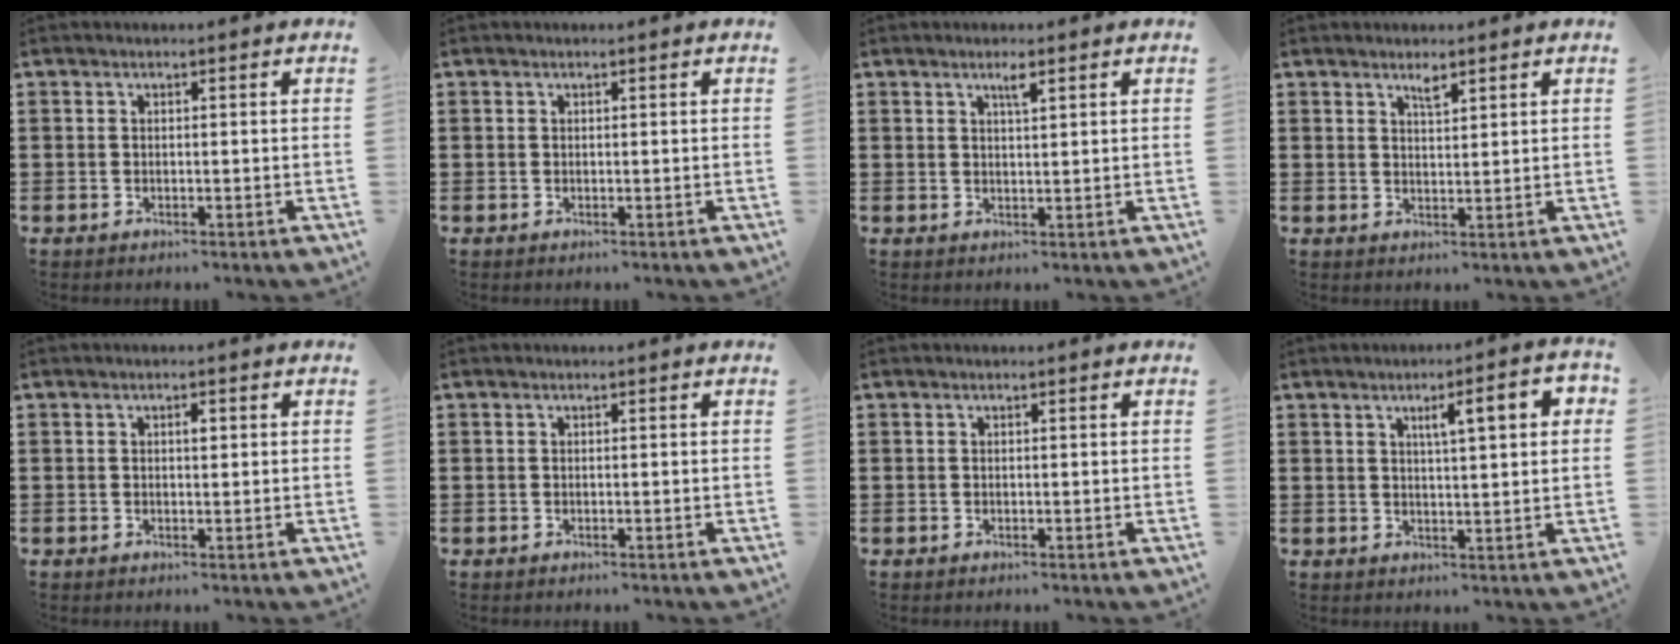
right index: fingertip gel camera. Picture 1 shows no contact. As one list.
[{"total": 0.0}, {"total": 2.0, "force": [1.3, 0.3, 1.5], "torque": [-0.024, -0.002, 0.019]}, {"total": 2.1, "force": [1.6, 0.5, 1.2], "torque": [-0.019, -0.001, 0.027]}, {"total": 1.1, "force": [0.3, 0.4, 1.0], "torque": [-0.012, -0.001, 0.003]}, {"total": 0.0}, {"total": 0.0}, {"total": 5.8, "force": [2.0, 1.2, 5.3], "torque": [-0.091, -0.001, 0.025]}]